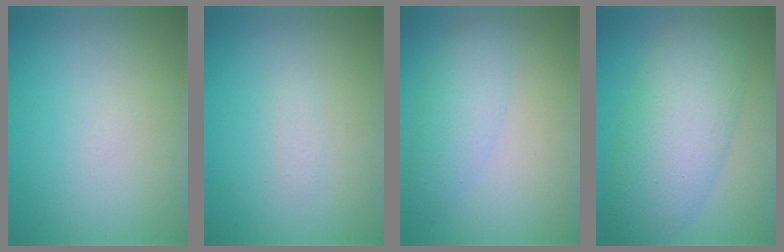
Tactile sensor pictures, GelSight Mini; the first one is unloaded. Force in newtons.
{"total": 0.6, "press": 0.6, "slide": 0.0}
{"total": 2.9, "press": 2.9, "slide": 0.0}
{"total": 8.4, "press": 8.4, "slide": 0.4}